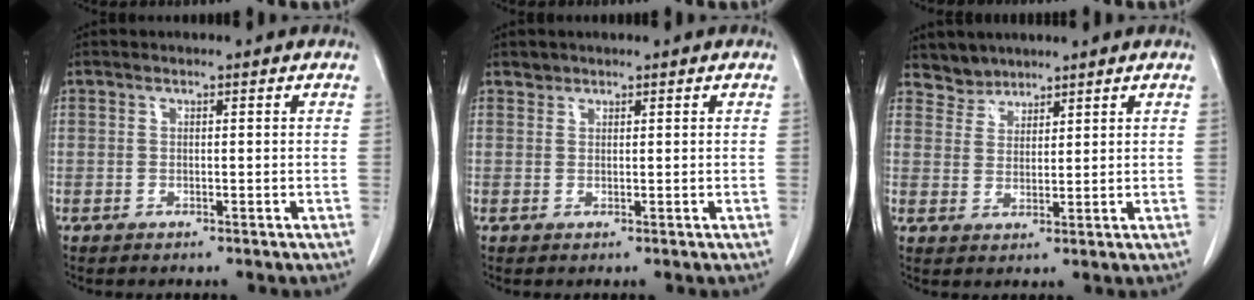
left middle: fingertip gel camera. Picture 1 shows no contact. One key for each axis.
{"total": 0.8, "fx": 0.7, "fy": 0.4, "fz": -0.1, "tx": 0.005, "ty": 0.001, "tz": 0.010}
{"total": 3.2, "fx": 2.9, "fy": 1.2, "fz": -0.6, "tx": 0.018, "ty": 0.005, "tz": 0.053}